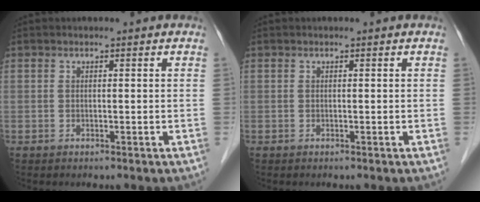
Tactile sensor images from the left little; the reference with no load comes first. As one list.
[{"total": 0.0}]